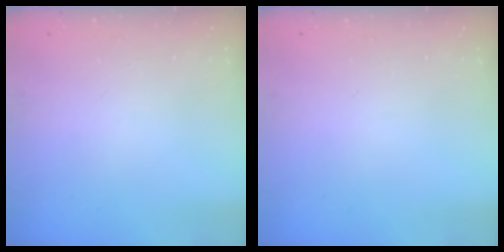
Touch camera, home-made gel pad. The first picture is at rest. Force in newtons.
{"total": 0.0}